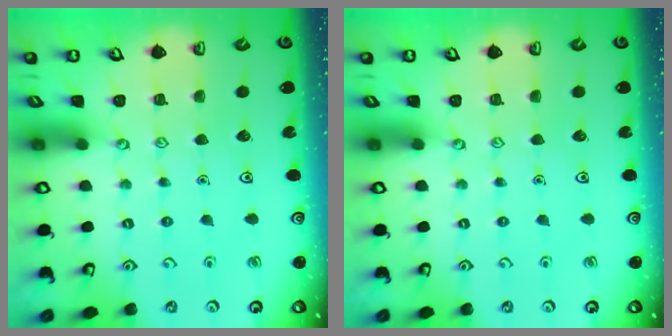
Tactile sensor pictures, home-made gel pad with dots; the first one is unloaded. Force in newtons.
{"total": 0.0}